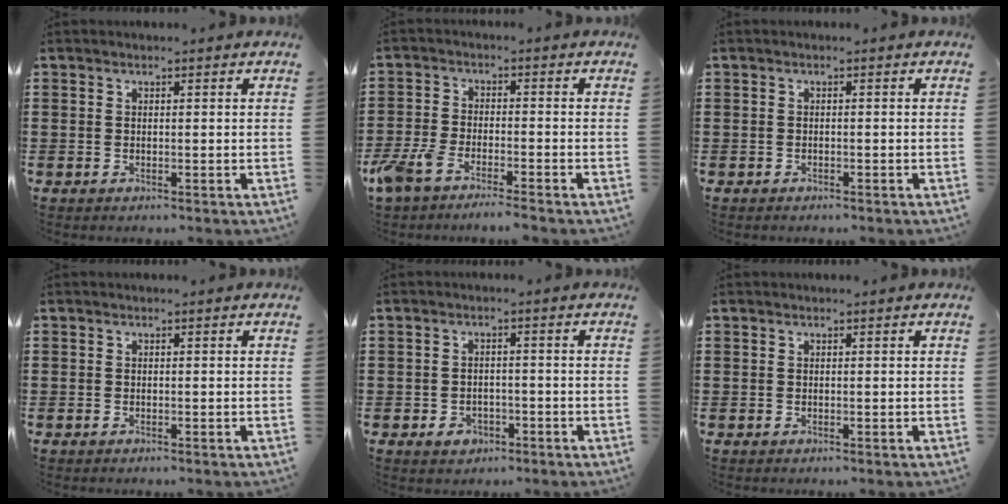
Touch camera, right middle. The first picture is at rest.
{"total": 5.0, "force": [-4.4, 0.8, 2.4], "torque": [-0.073, -0.013, -0.091]}
{"total": 0.6, "force": [-0.5, 0.2, 0.1], "torque": [-0.003, 0.000, -0.011]}
{"total": 0.0}
{"total": 2.3, "force": [-1.5, 1.6, 0.8], "torque": [-0.018, 0.002, -0.031]}
{"total": 0.0}